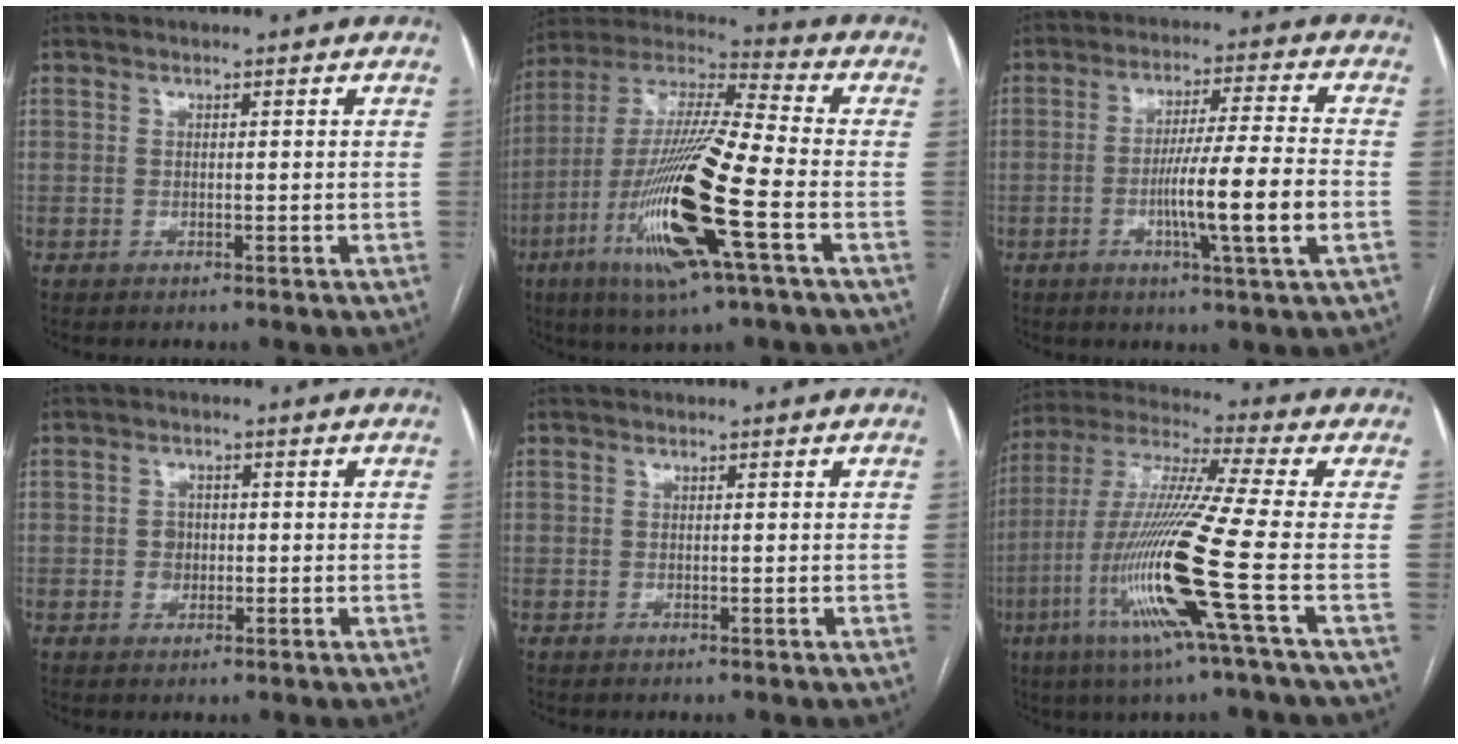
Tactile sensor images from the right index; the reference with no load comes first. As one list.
[{"total": 20.5, "force": [-7.0, 1.4, 19.2], "torque": [-0.409, -0.027, -0.136]}, {"total": 11.3, "force": [-2.8, -0.8, 10.9], "torque": [-0.189, -0.007, -0.052]}, {"total": 2.2, "force": [-0.2, 2.0, 1.0], "torque": [-0.011, 0.004, -0.002]}, {"total": 0.0}, {"total": 17.7, "force": [-5.7, -1.7, 16.7], "torque": [-0.349, -0.023, -0.120]}]